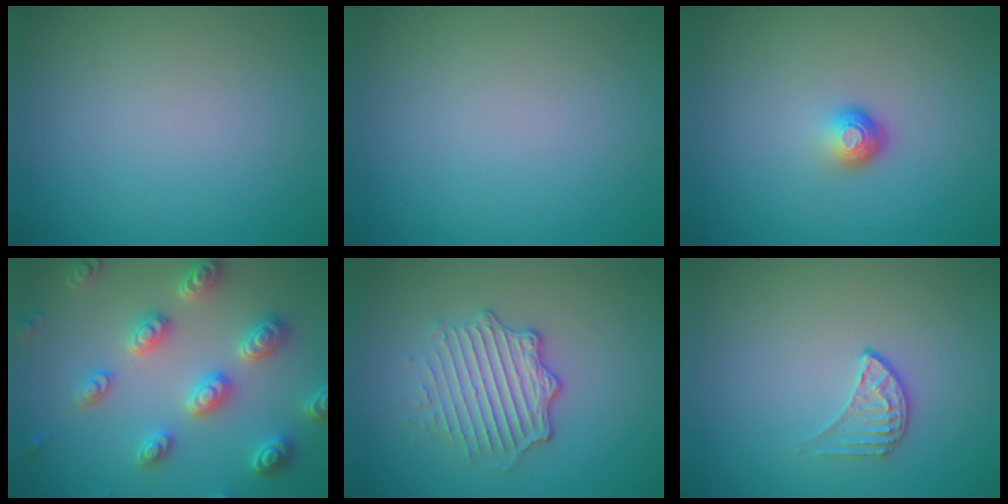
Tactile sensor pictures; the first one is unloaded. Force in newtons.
{"total": 0.0}
{"total": 1.7, "press": 1.1, "slide": 1.3}
{"total": 5.2, "press": 5.1, "slide": 1.1}
{"total": 4.7, "press": 3.4, "slide": 3.2}
{"total": 1.6, "press": 1.0, "slide": 1.2}